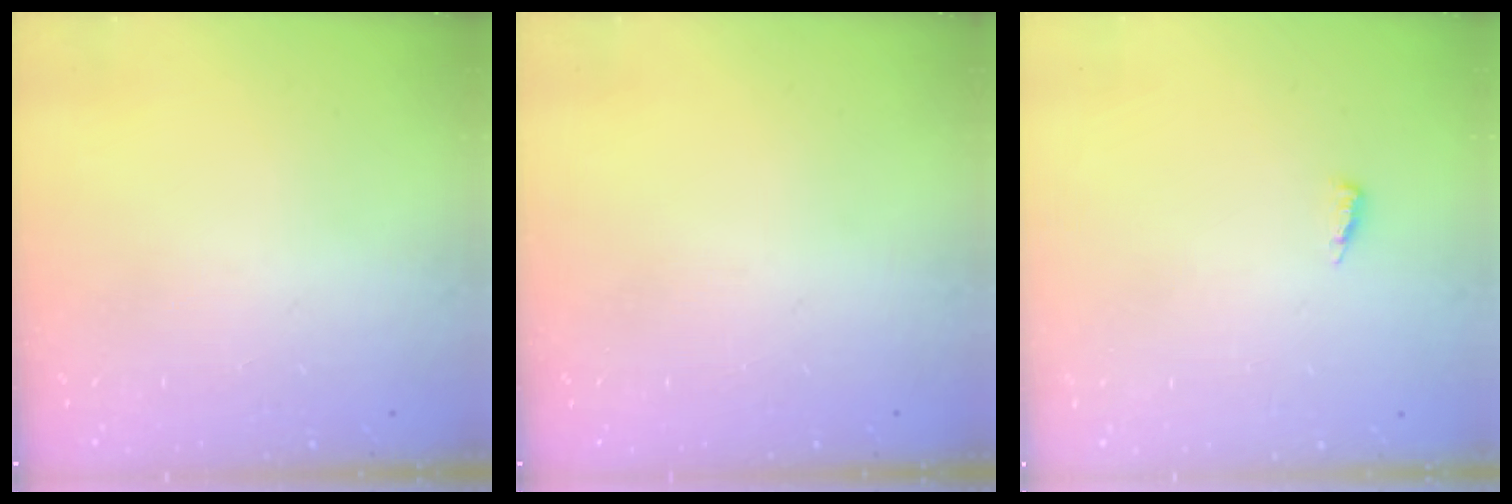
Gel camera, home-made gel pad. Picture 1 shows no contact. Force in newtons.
{"total": 0.0}
{"total": 4.2, "press": 4.2, "slide": 0.6}